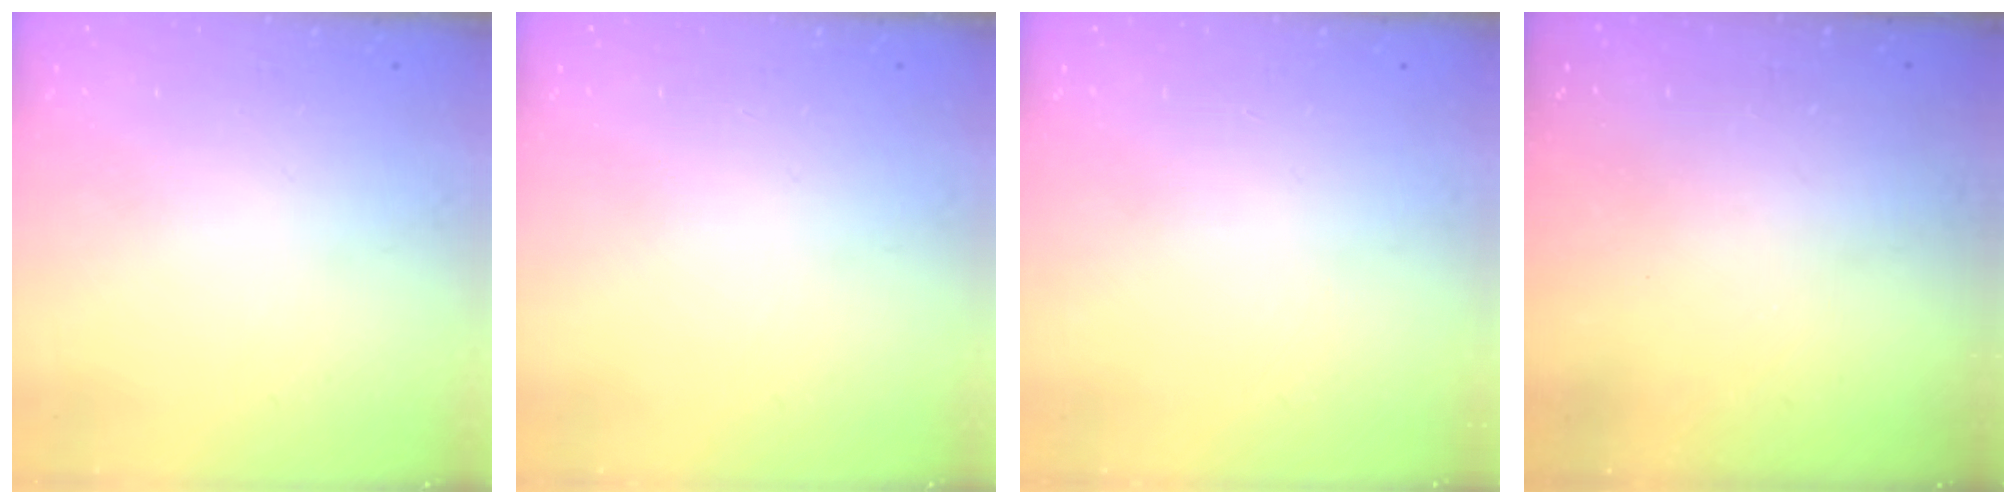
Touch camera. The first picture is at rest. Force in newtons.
{"total": 0.0}
{"total": 0.0}
{"total": 3.3, "press": 3.3, "slide": 0.1}